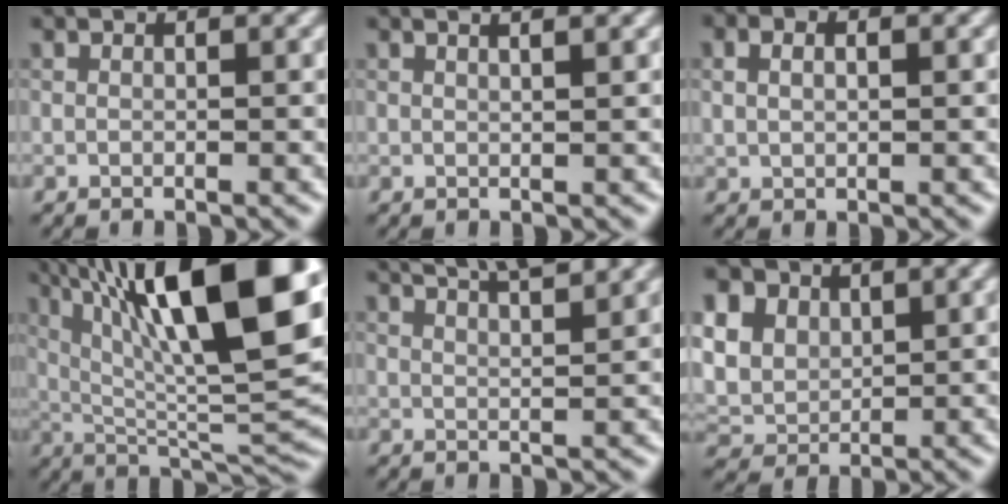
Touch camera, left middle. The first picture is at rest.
{"total": 2.3, "force": [1.5, 0.9, 1.5], "torque": [0.004, 0.020, -0.002]}
{"total": 1.8, "force": [0.5, 1.1, 1.3], "torque": [-0.030, 0.009, 0.013]}
{"total": 15.7, "force": [6.0, 4.7, 13.7], "torque": [-0.222, 0.018, 0.112]}
{"total": 6.4, "force": [5.0, 1.5, 3.6], "torque": [-0.030, 0.034, 0.048]}
{"total": 5.8, "force": [2.6, 4.4, 2.8], "torque": [-0.112, 0.019, 0.063]}